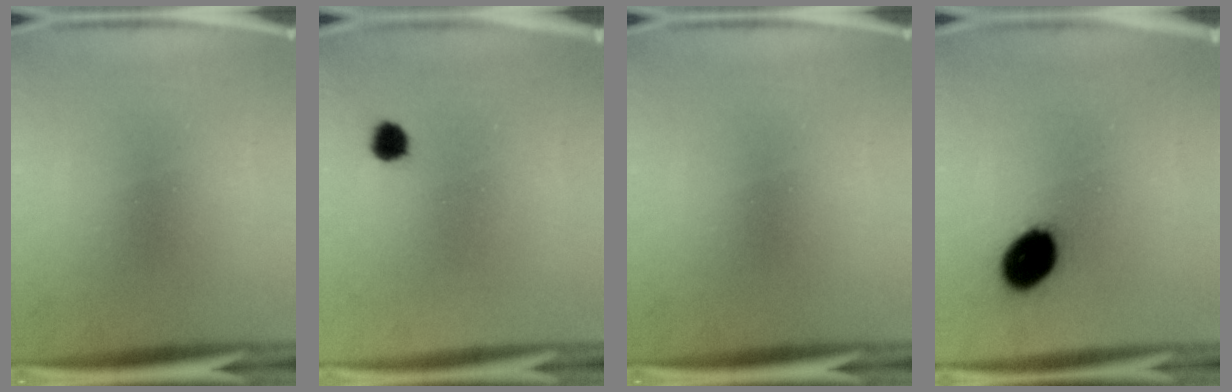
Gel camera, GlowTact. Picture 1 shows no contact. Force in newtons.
{"total": 2.5}
{"total": 0.0}
{"total": 9.8}